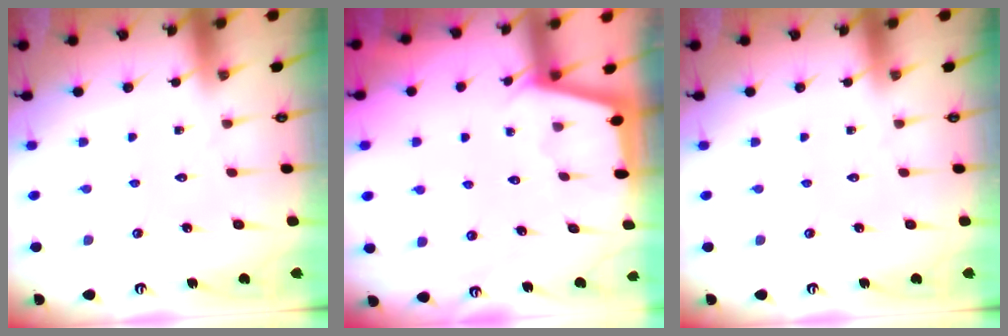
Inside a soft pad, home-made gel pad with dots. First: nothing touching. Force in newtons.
{"total": 2.4, "press": 2.3, "slide": 0.4}
{"total": 0.0}